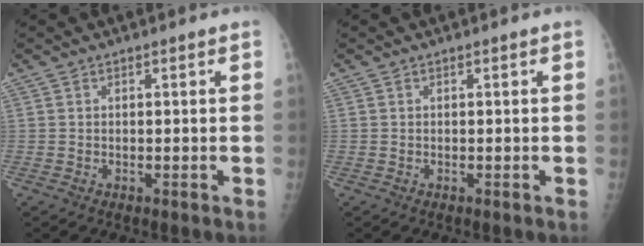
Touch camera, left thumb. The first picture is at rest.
{"total": 0.0}